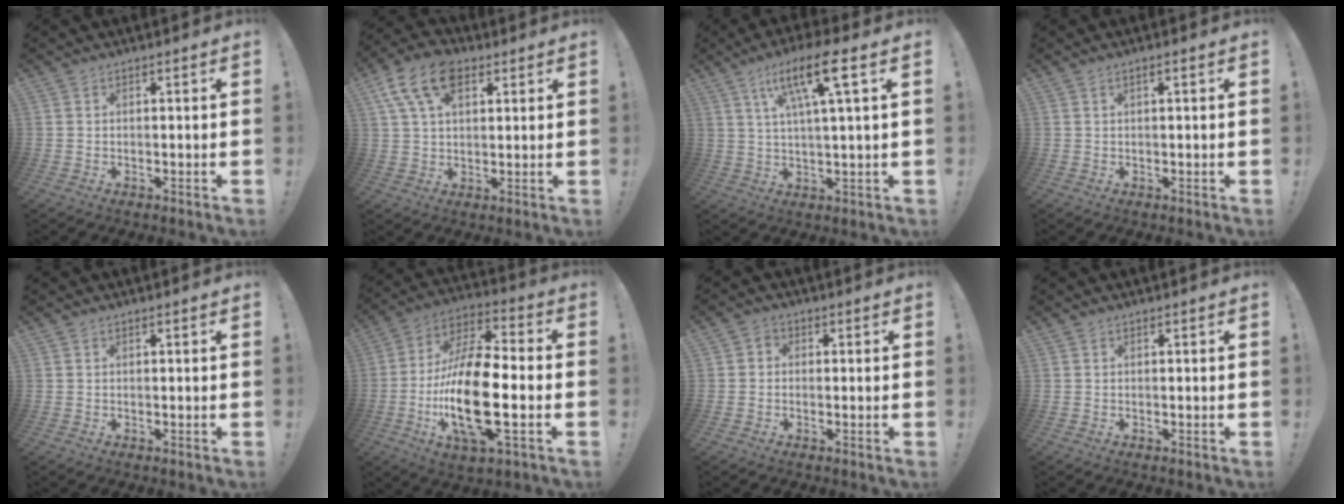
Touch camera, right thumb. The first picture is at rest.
{"total": 12.9, "force": [5.7, 7.9, 8.5], "torque": [-0.158, -0.005, 0.109]}
{"total": 12.9, "force": [5.2, 1.9, 11.7], "torque": [-0.201, -0.008, 0.076]}
{"total": 1.2, "force": [0.2, 0.1, 1.2], "torque": [-0.030, 0.003, 0.003]}
{"total": 0.0}
{"total": 21.9, "force": [-5.0, 8.4, 19.7], "torque": [-0.383, 0.010, -0.085]}
{"total": 2.0, "force": [-0.6, 1.7, 0.9], "torque": [-0.012, 0.009, -0.011]}
{"total": 0.0}